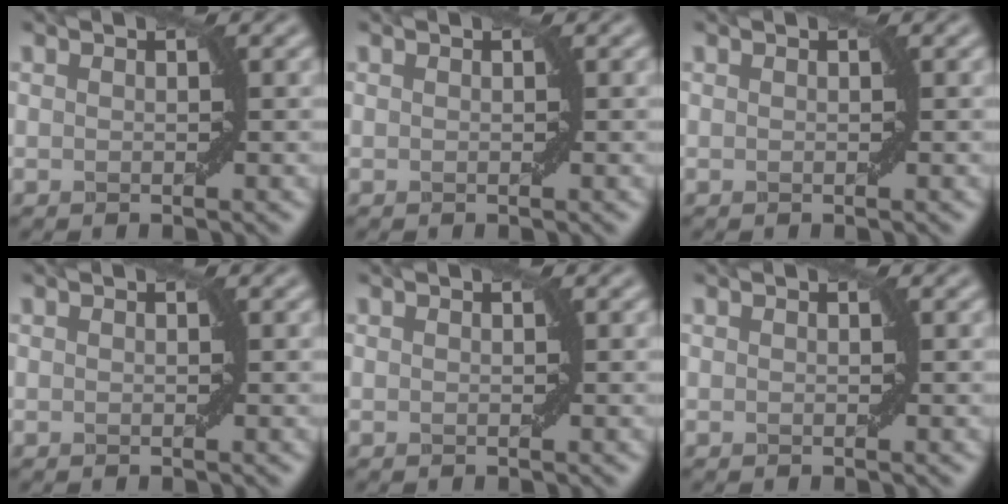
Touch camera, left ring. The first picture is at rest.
{"total": 0.0}
{"total": 0.0}
{"total": 0.0}
{"total": 0.0}
{"total": 0.0}